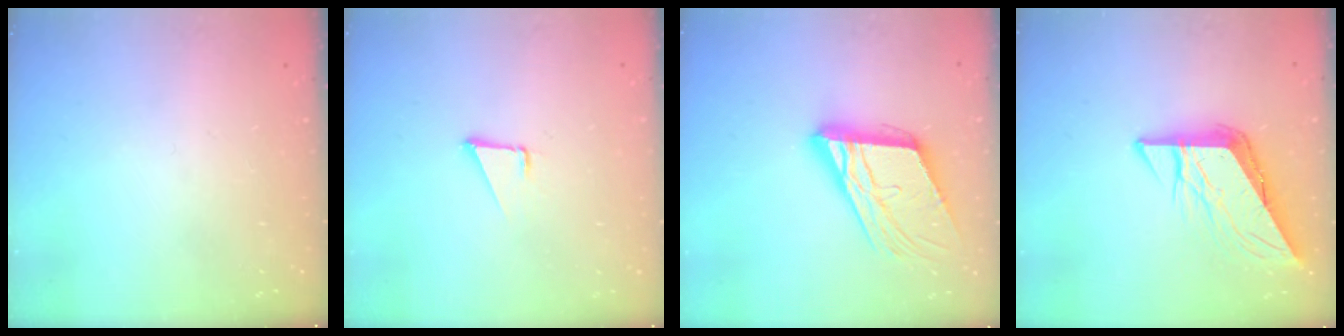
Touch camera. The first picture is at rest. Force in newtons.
{"total": 1.7, "press": 1.7, "slide": 0.1}
{"total": 18.4, "press": 18.1, "slide": 2.9}
{"total": 9.3, "press": 9.2, "slide": 1.2}